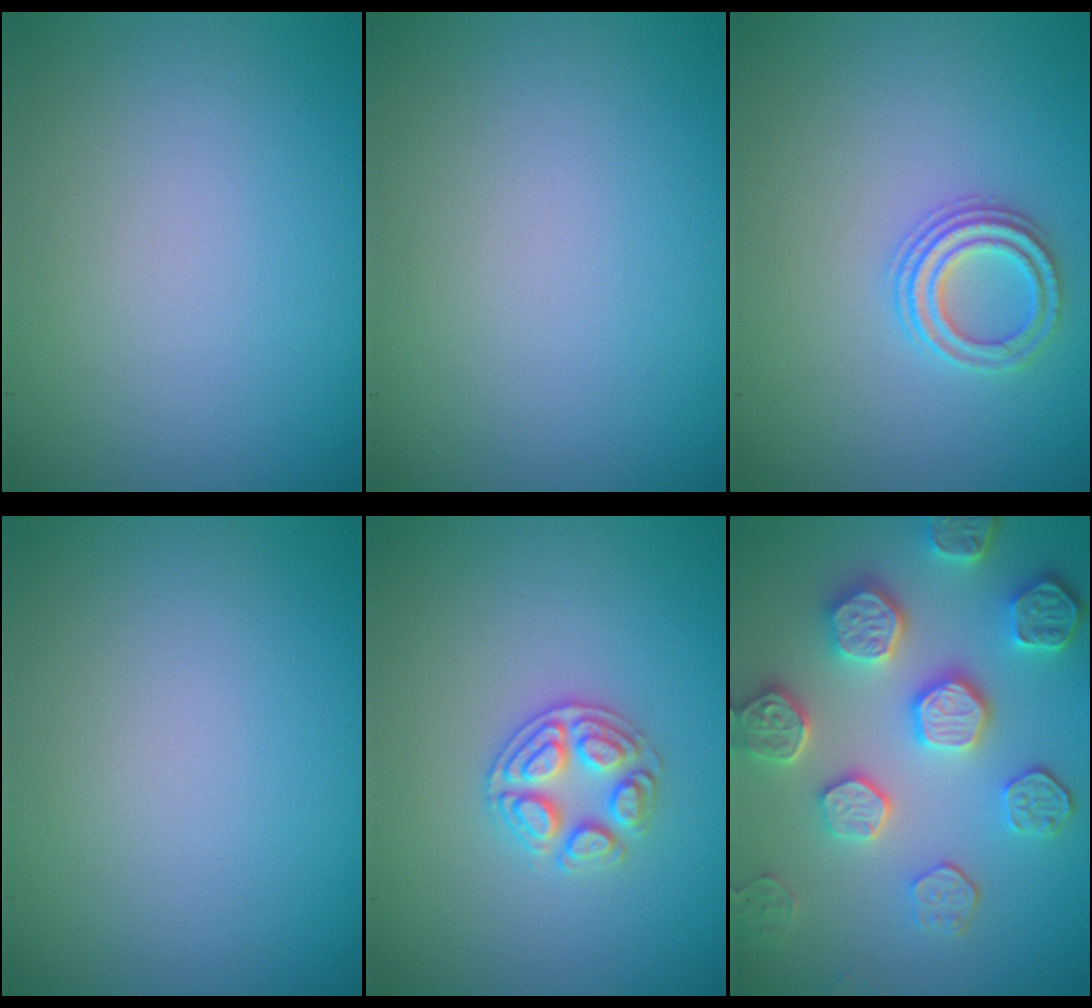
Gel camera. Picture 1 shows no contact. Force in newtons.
{"total": 0.0}
{"total": 2.3, "press": 2.2, "slide": 0.8}
{"total": 0.0}
{"total": 2.7, "press": 2.6, "slide": 0.7}
{"total": 6.7, "press": 5.5, "slide": 3.8}